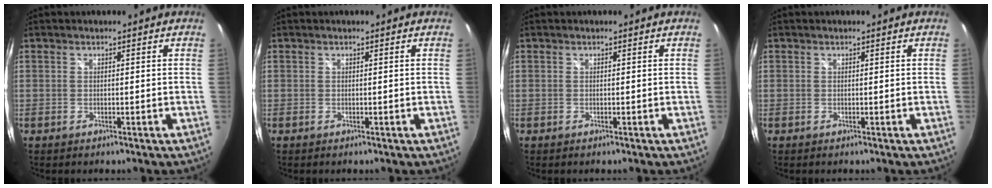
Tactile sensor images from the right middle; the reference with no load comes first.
{"total": 0.0}
{"total": 0.0}
{"total": 0.0}